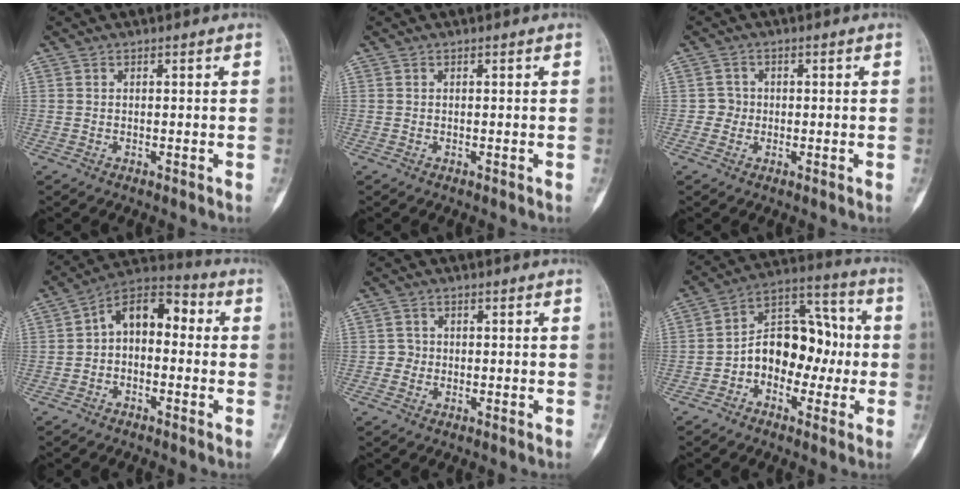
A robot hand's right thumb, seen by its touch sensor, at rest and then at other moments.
{"total": 0.0}
{"total": 2.2, "force": [-0.3, 2.1, 0.0], "torque": [0.016, 0.009, -0.011]}
{"total": 10.1, "force": [-0.4, 7.3, 7.0], "torque": [-0.076, 0.047, -0.029]}
{"total": 1.5, "force": [-0.3, 1.5, 0.0], "torque": [0.011, 0.008, -0.010]}
{"total": 13.8, "force": [-2.1, 9.6, 9.6], "torque": [-0.115, 0.054, -0.044]}